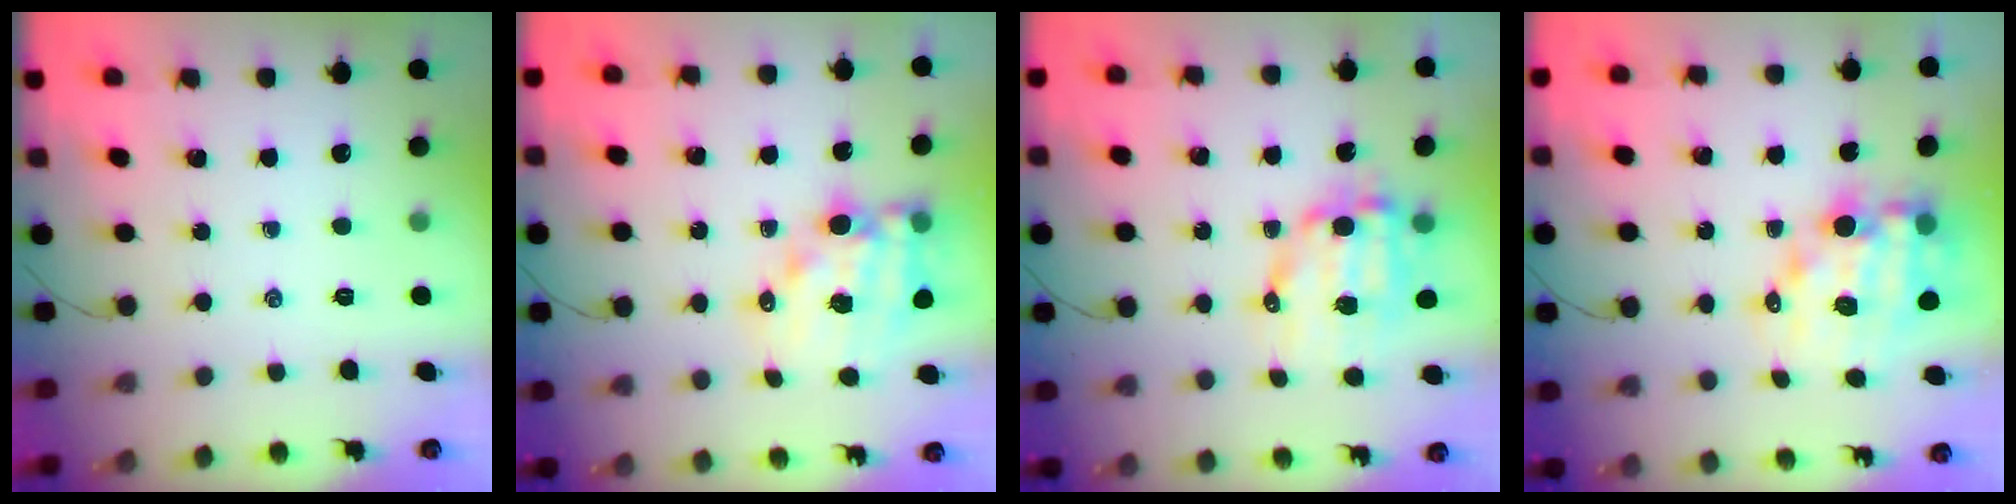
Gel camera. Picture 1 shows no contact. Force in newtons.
{"total": 13.3, "press": 12.8, "slide": 3.4}
{"total": 10.5, "press": 10.3, "slide": 2.2}
{"total": 12.9, "press": 12.5, "slide": 3.3}